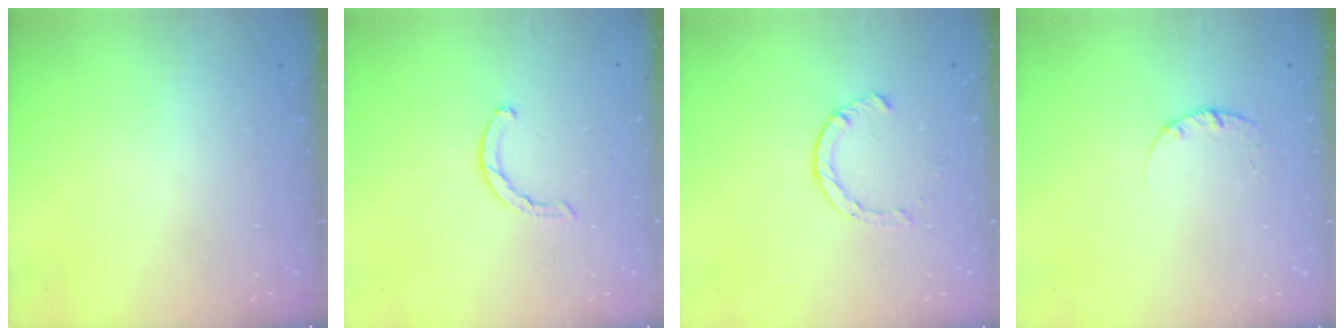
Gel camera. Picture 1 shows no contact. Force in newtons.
{"total": 1.9, "press": 1.9, "slide": 0.3}
{"total": 2.4, "press": 2.4, "slide": 0.2}
{"total": 2.4, "press": 2.3, "slide": 0.3}